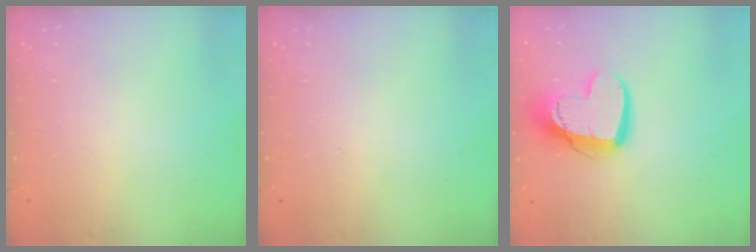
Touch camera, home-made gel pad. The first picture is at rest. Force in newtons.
{"total": 0.0}
{"total": 14.6, "press": 14.6, "slide": 1.1}